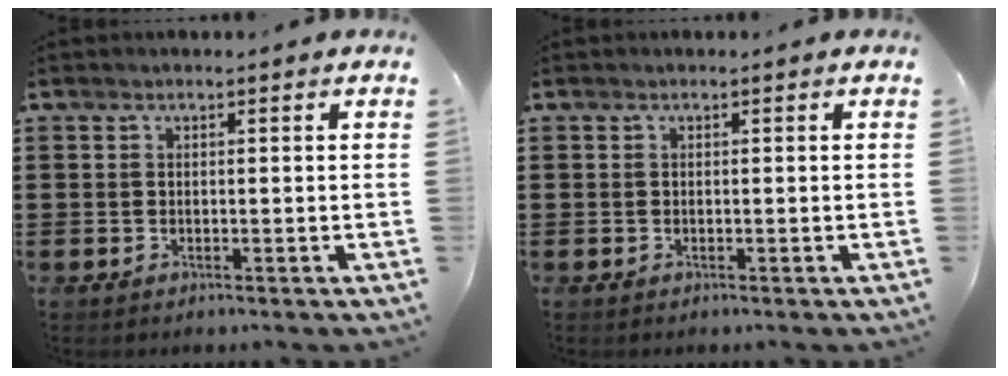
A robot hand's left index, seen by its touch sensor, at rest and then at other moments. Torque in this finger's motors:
{"motor_torque": [-0.01, 0.01, 0.00, 0.00]}